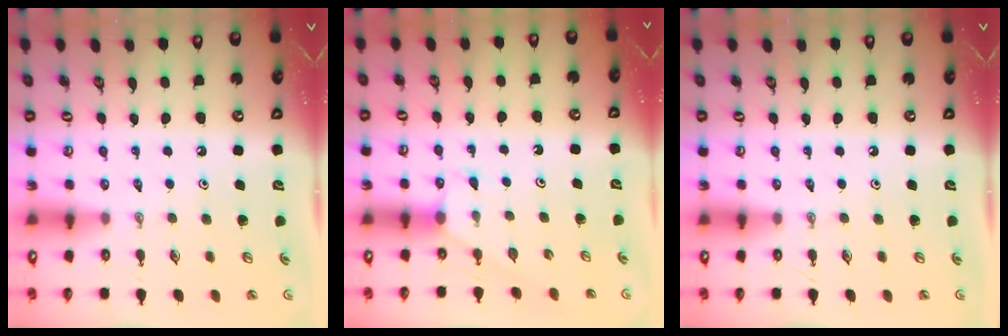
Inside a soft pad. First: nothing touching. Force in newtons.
{"total": 2.9, "press": 2.9, "slide": 0.3}
{"total": 0.0}